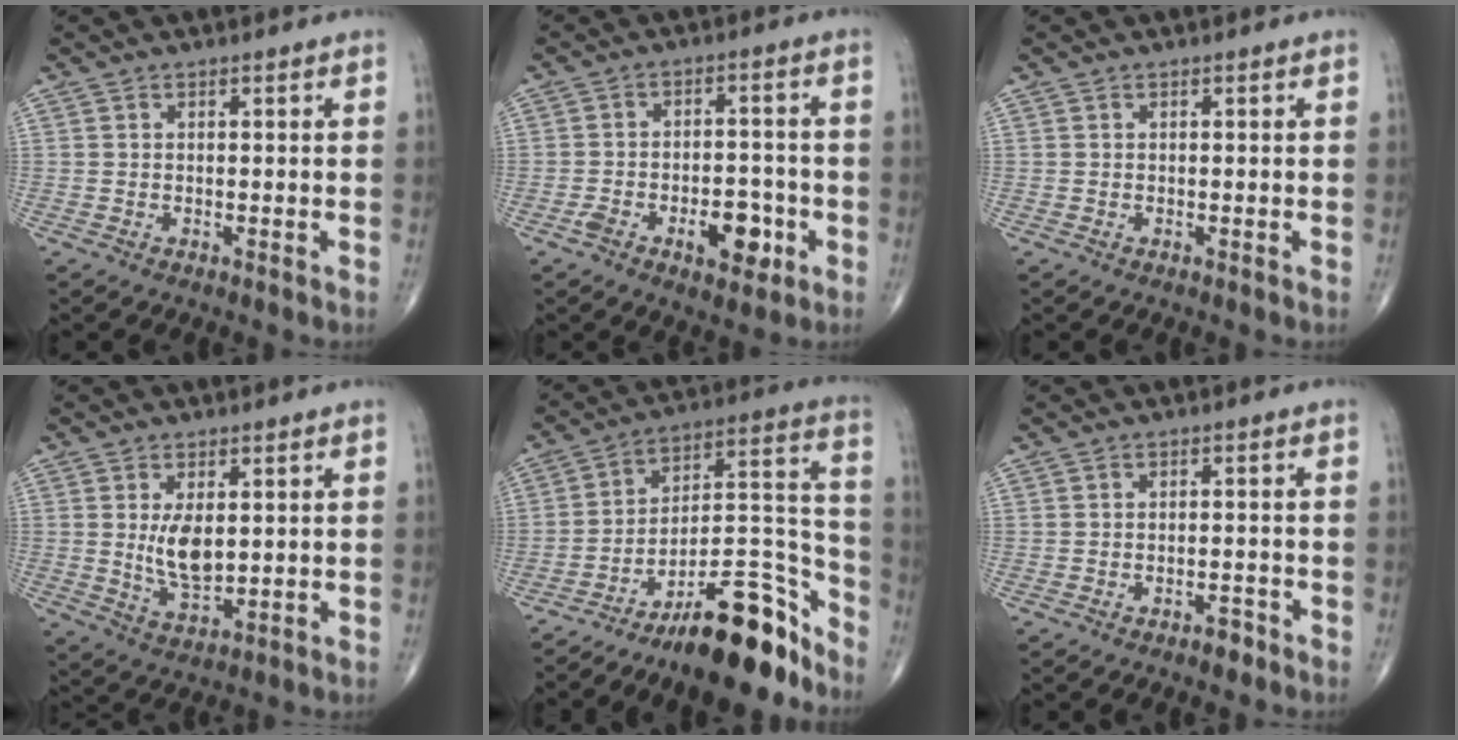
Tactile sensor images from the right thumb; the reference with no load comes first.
{"total": 9.0, "force": [-3.7, 4.7, 6.7], "torque": [-0.090, 0.033, -0.050]}
{"total": 0.0}
{"total": 7.0, "force": [1.0, 3.5, 6.0], "torque": [-0.098, -0.018, 0.026]}
{"total": 19.5, "force": [-14.2, 6.1, 11.9], "torque": [-0.132, 0.131, -0.229]}
{"total": 2.2, "force": [-1.7, 0.8, 1.2], "torque": [-0.015, 0.012, -0.027]}